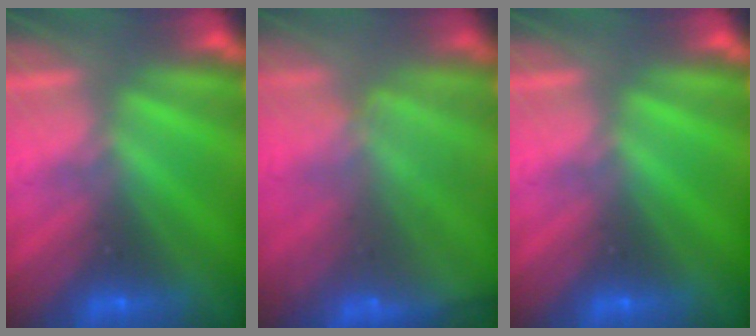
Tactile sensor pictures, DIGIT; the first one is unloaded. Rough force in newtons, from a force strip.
{"total": 7.7}
{"total": 0.0}